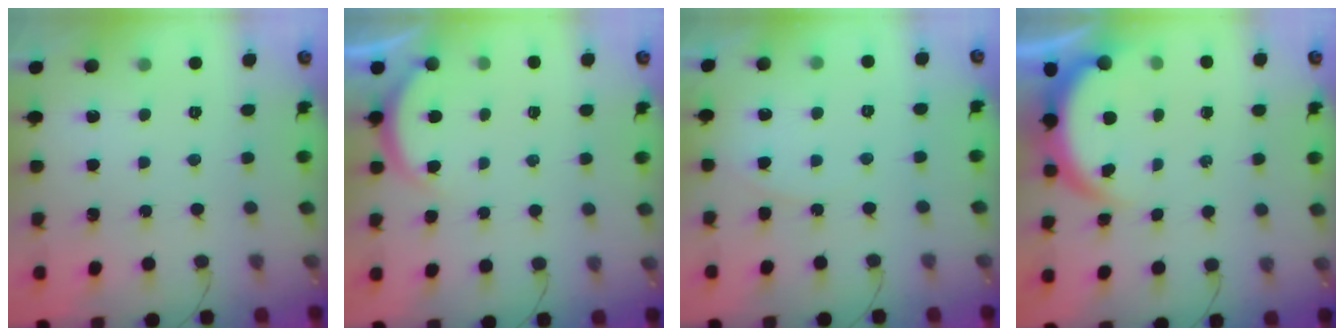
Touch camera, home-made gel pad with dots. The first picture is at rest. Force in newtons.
{"total": 3.0, "press": 2.9, "slide": 0.6}
{"total": 4.2, "press": 4.2, "slide": 0.2}
{"total": 3.8, "press": 3.8, "slide": 0.1}